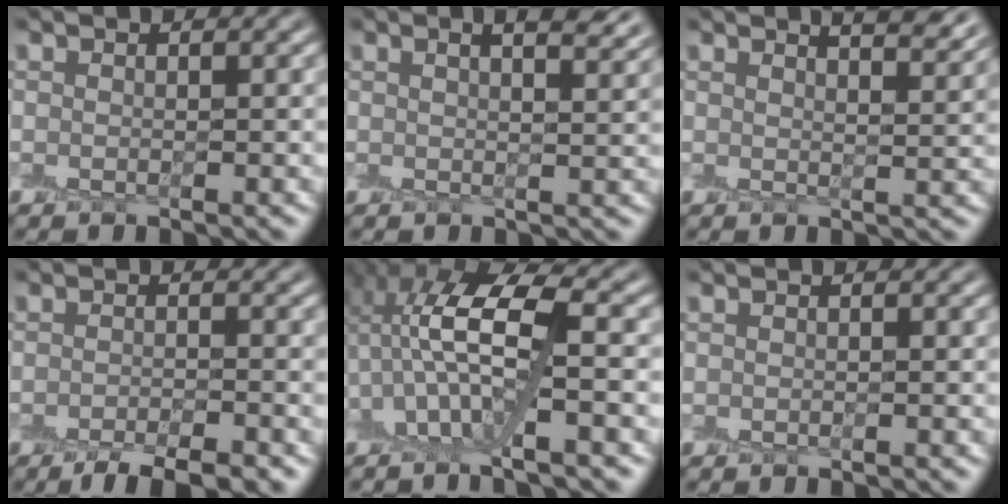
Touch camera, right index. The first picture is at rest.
{"total": 4.8, "force": [2.8, 1.7, 3.6], "torque": [-0.028, 0.020, 0.016]}
{"total": 5.2, "force": [3.8, 1.6, 3.1], "torque": [-0.016, 0.024, 0.026]}
{"total": 4.0, "force": [-2.9, 0.9, 2.6], "torque": [-0.030, 0.000, -0.049]}
{"total": 8.0, "force": [0.8, 3.6, 7.1], "torque": [-0.146, 0.018, 0.011]}
{"total": 0.0}